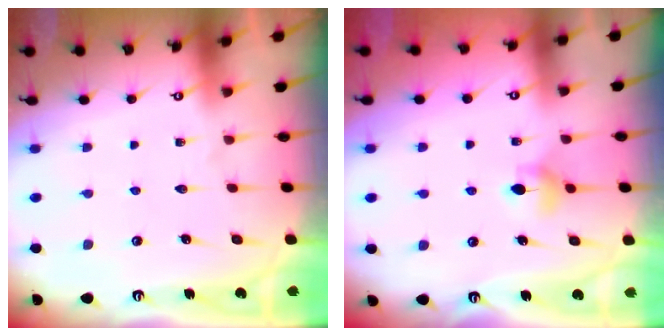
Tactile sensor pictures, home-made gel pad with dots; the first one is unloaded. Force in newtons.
{"total": 5.2, "press": 5.1, "slide": 0.7}